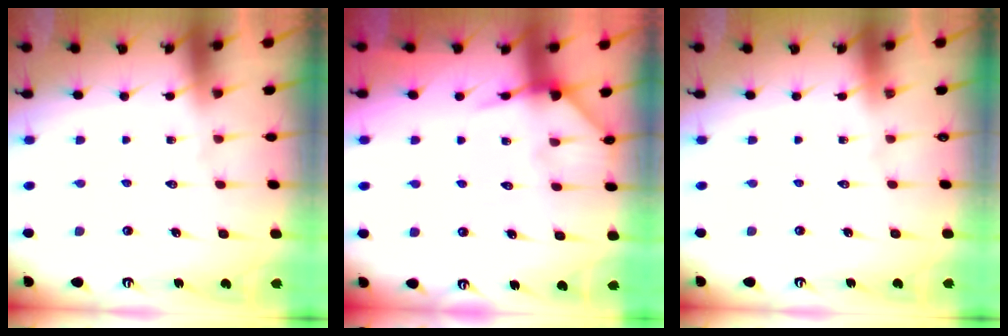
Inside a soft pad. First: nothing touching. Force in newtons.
{"total": 7.1, "press": 7.0, "slide": 0.5}
{"total": 0.0}